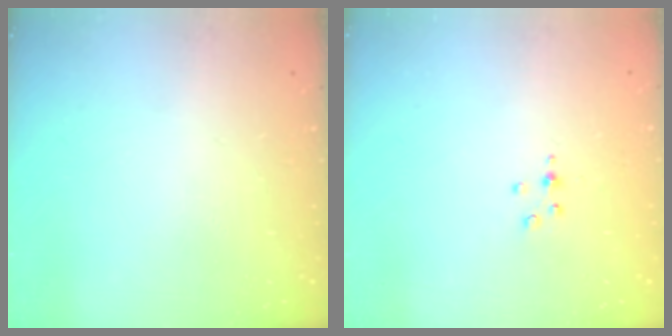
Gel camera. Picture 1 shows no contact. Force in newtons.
{"total": 3.0, "press": 3.0, "slide": 0.3}